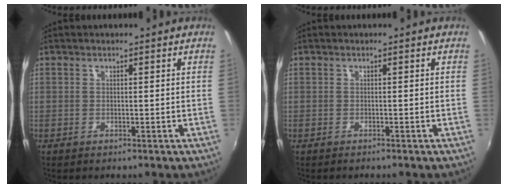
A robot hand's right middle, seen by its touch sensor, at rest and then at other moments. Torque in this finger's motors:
{"motor_torque": [-0.45, 0.11, 0.00, 0.00]}